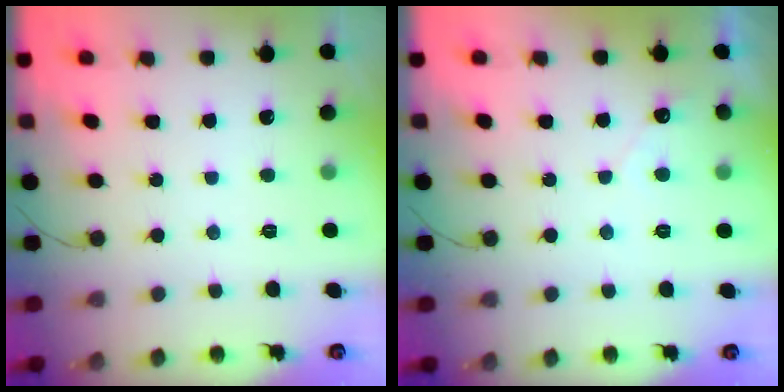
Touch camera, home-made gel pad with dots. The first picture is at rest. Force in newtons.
{"total": 2.8, "press": 2.8, "slide": 0.2}